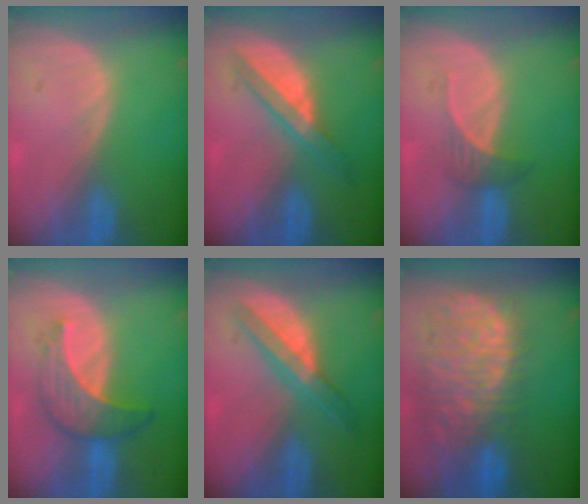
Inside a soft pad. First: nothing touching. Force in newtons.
{"total": 6.0, "press": 5.3, "slide": 2.8}
{"total": 2.8, "press": 2.7, "slide": 0.9}
{"total": 6.9, "press": 6.6, "slide": 2.0}
{"total": 6.4, "press": 5.6, "slide": 3.2}
{"total": 13.1, "press": 10.8, "slide": 7.3}